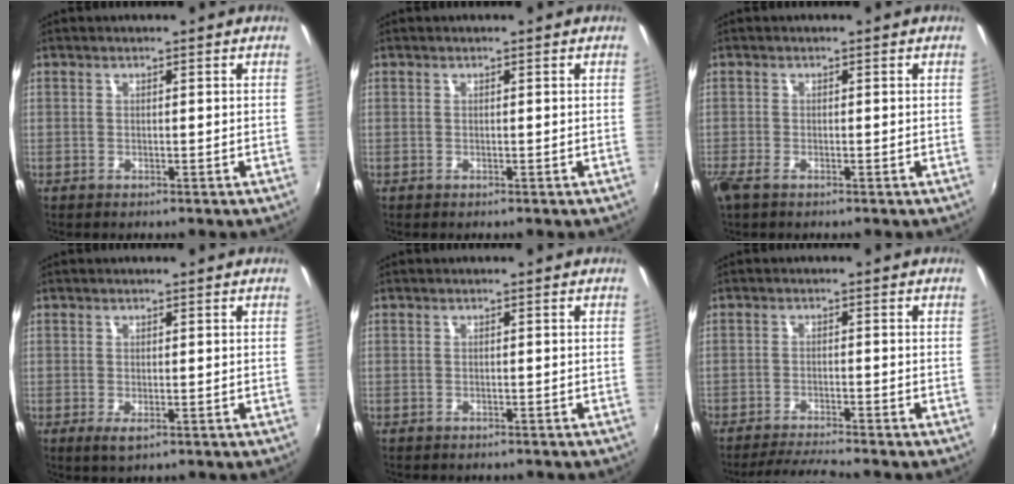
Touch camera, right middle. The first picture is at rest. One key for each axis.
{"total": 0.0}
{"total": 2.4, "fx": -1.6, "fy": 0.7, "fz": 1.6, "tx": -0.036, "ty": -0.009, "tz": -0.032}
{"total": 1.9, "fx": -0.4, "fy": 0.9, "fz": 1.6, "tx": -0.030, "ty": -0.006, "tz": -0.005}
{"total": 0.9, "fx": -0.8, "fy": 0.5, "fz": 0.1, "tx": -0.006, "ty": -0.001, "tz": -0.010}
{"total": 5.8, "fx": -5.4, "fy": -0.8, "fz": 2.0, "tx": -0.057, "ty": -0.009, "tz": -0.094}